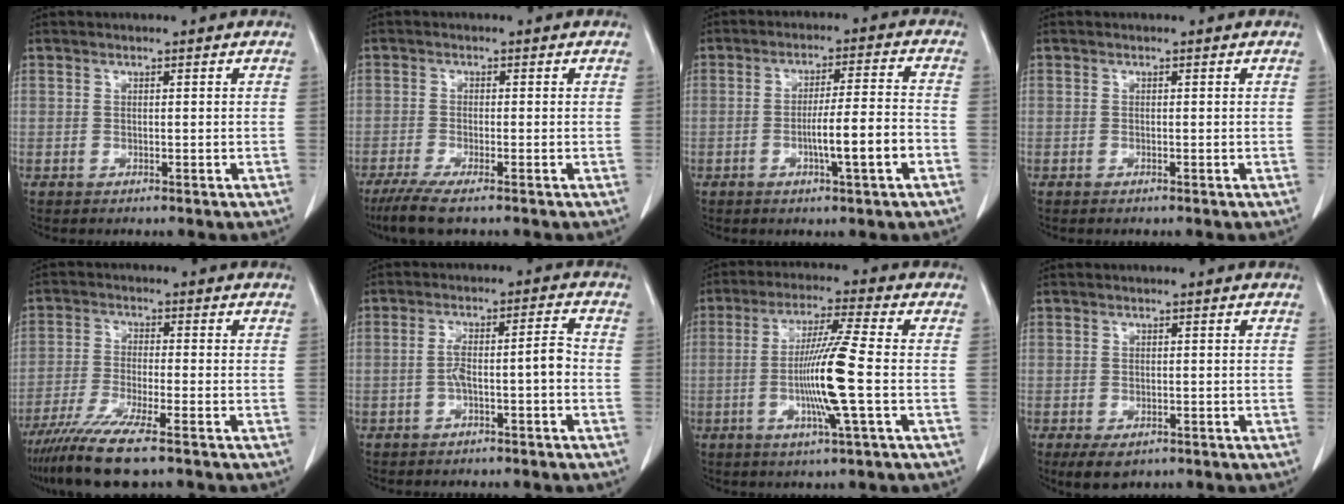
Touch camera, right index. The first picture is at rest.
{"total": 5.5, "force": [-4.0, 0.3, 3.8], "torque": [-0.067, -0.015, -0.069]}
{"total": 8.1, "force": [-2.9, -0.1, 7.6], "torque": [-0.123, 0.004, -0.046]}
{"total": 0.0}
{"total": 9.9, "force": [-7.2, 0.2, 6.7], "torque": [-0.122, -0.027, -0.125]}
{"total": 5.4, "force": [-1.5, 0.7, 5.1], "torque": [-0.091, 0.025, -0.021]}
{"total": 10.6, "force": [-1.8, -1.2, 10.4], "torque": [-0.202, -0.010, -0.037]}
{"total": 3.5, "force": [-2.1, 2.1, 1.8], "torque": [-0.031, -0.005, -0.025]}